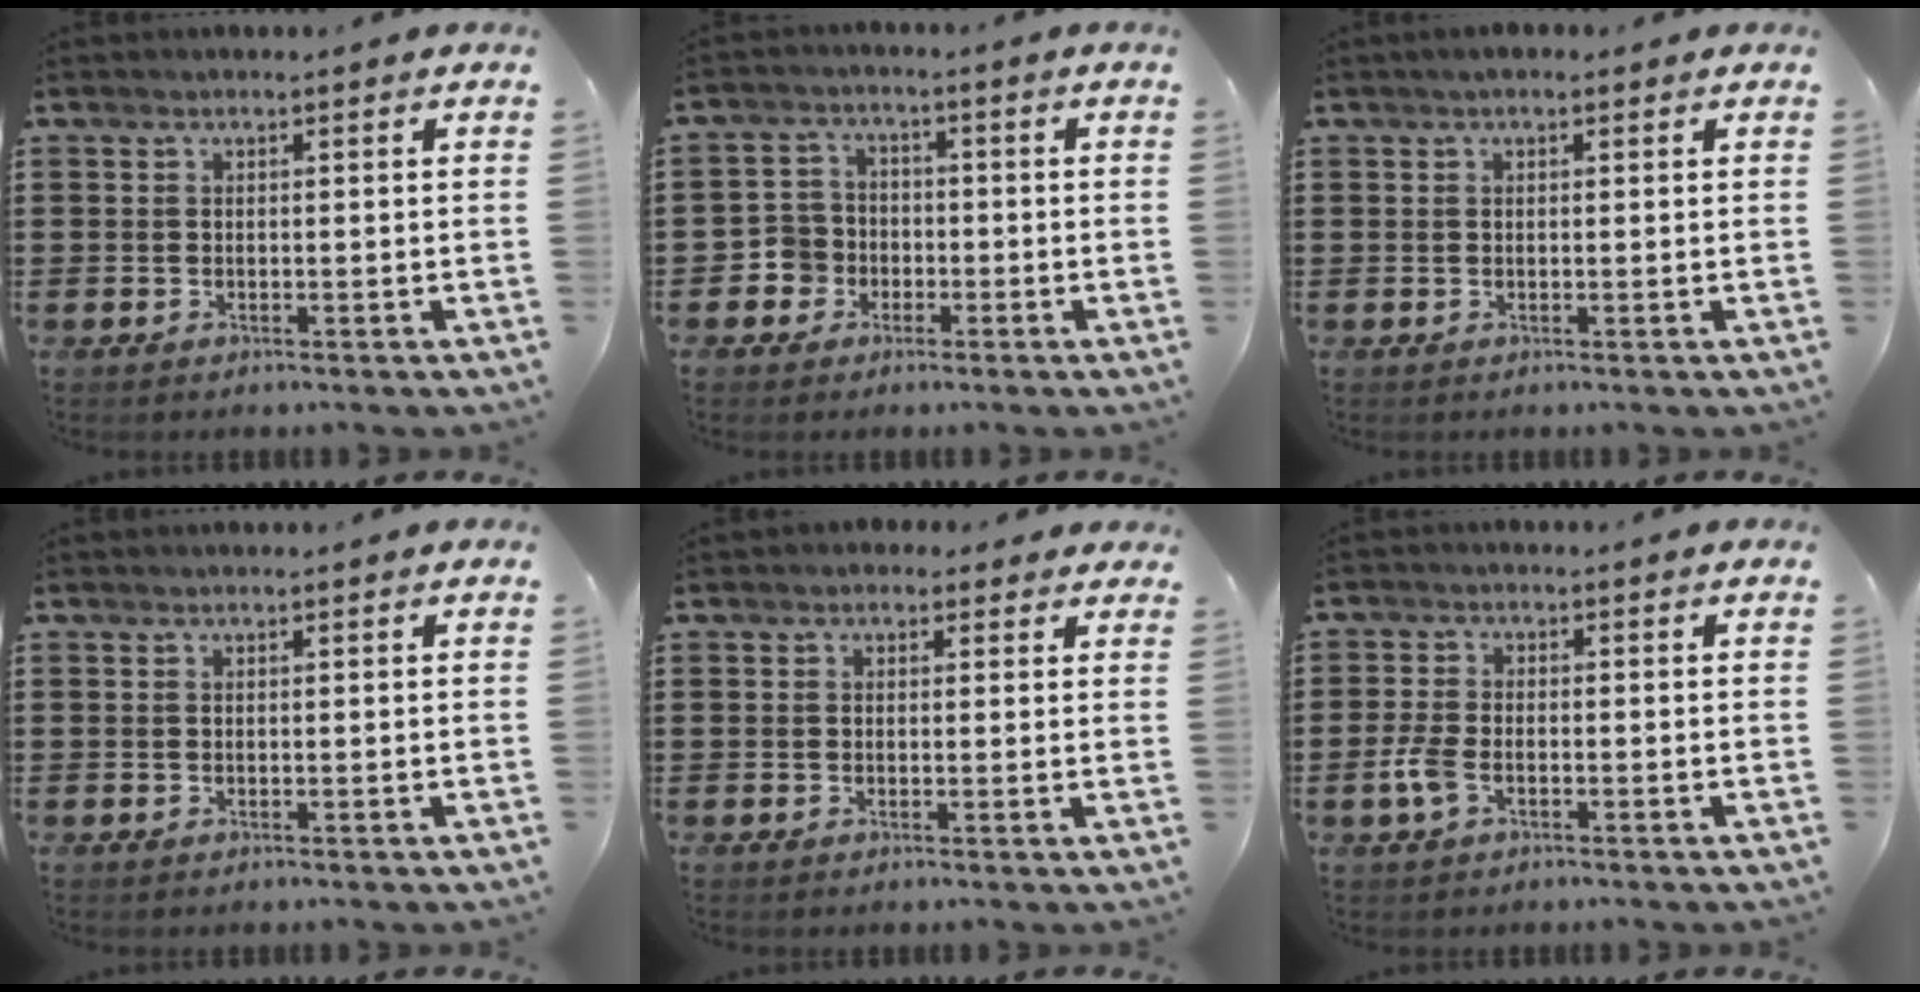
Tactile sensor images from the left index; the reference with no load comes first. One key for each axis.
{"total": 4.6, "fx": -2.0, "fy": 4.0, "fz": 0.8, "tx": -0.043, "ty": 0.005, "tz": -0.046}
{"total": 1.0, "fx": 0.4, "fy": 0.5, "fz": 0.7, "tx": -0.014, "ty": 0.006, "tz": 0.007}
{"total": 0.0}
{"total": 1.7, "fx": 1.2, "fy": 1.2, "fz": 0.4, "tx": -0.005, "ty": 0.007, "tz": 0.020}
{"total": 3.9, "fx": -1.5, "fy": 2.0, "fz": 2.9, "tx": -0.079, "ty": -0.006, "tz": -0.033}